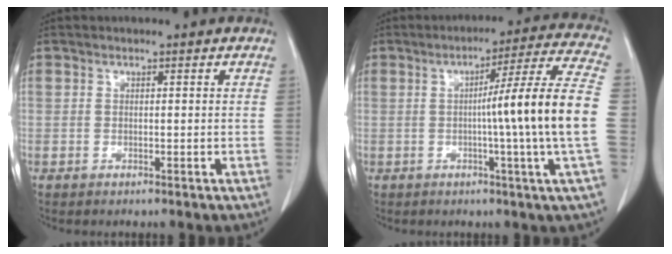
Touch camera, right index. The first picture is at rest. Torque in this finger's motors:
{"motor_torque": [1.62, -0.36, 0.49, 0.13]}